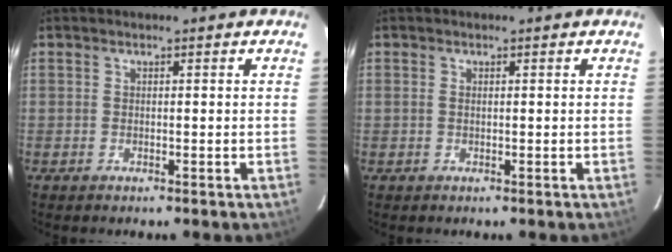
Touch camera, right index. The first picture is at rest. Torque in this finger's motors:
{"motor_torque": [-0.29, 0.33, -0.15, -0.02]}